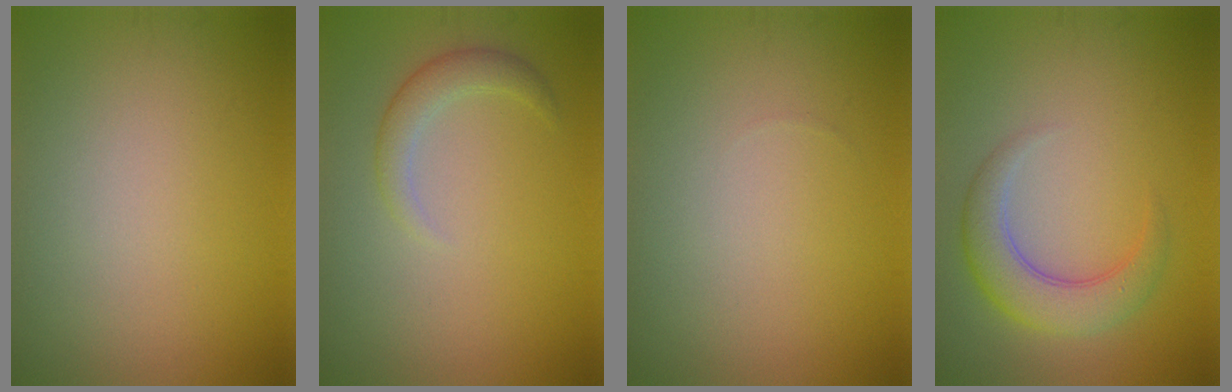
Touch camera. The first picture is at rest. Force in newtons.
{"total": 2.2, "press": 2.2, "slide": 0.1}
{"total": 0.0}
{"total": 4.4, "press": 4.4, "slide": 0.2}